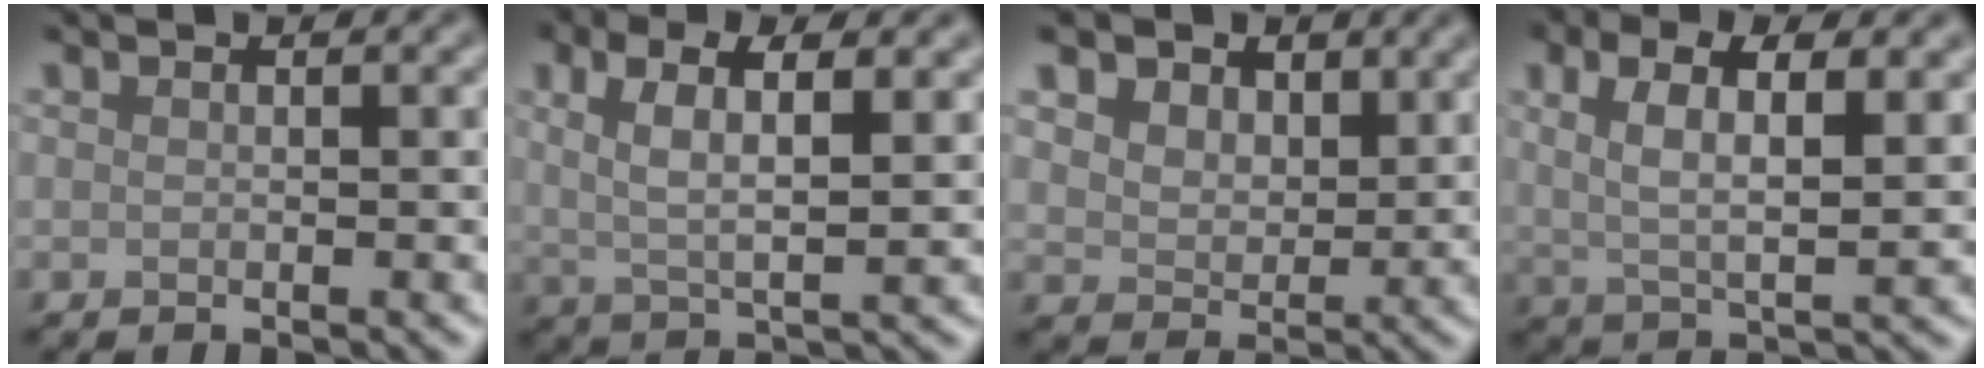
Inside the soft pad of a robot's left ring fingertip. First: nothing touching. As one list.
[{"total": 5.2, "force": [1.8, 1.8, 4.6], "torque": [-0.088, 0.002, 0.033]}, {"total": 6.7, "force": [4.1, 4.2, 3.2], "torque": [-0.084, -0.004, 0.067]}, {"total": 5.8, "force": [2.0, 2.2, 5.0], "torque": [-0.093, 0.000, 0.035]}]